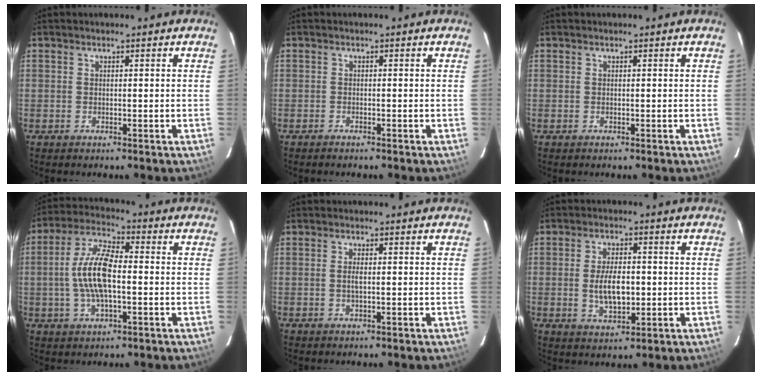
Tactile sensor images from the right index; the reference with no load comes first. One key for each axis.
{"total": 0.9, "fx": -0.8, "fy": 0.0, "fz": 0.2, "tx": -0.006, "ty": -0.002, "tz": -0.016}
{"total": 0.0}
{"total": 11.3, "fx": -1.0, "fy": 4.4, "fz": 10.4, "tx": -0.215, "ty": 0.011, "tz": -0.021}
{"total": 1.6, "fx": 0.0, "fy": 0.4, "fz": 1.6, "tx": -0.033, "ty": 0.000, "tz": -0.001}
{"total": 7.3, "fx": -0.6, "fy": 3.6, "fz": 6.3, "tx": -0.120, "ty": -0.004, "tz": -0.003}